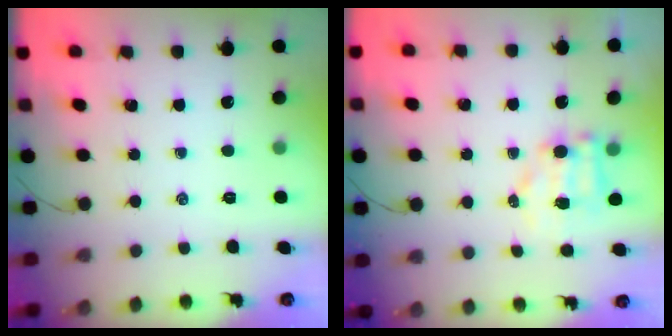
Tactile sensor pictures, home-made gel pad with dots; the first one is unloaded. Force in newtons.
{"total": 5.8, "press": 5.8, "slide": 0.7}